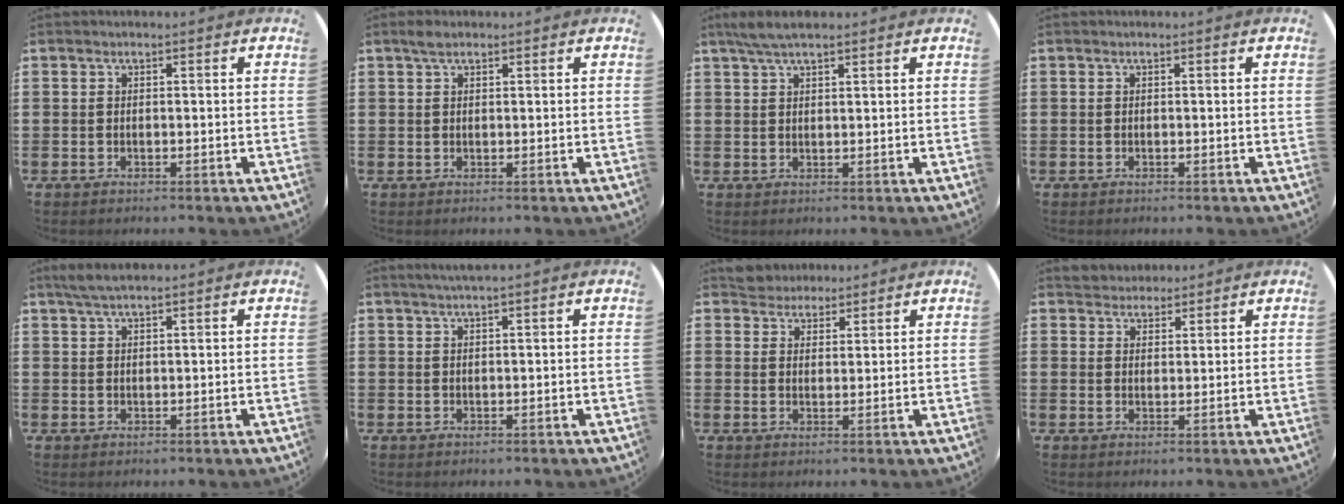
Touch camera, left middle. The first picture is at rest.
{"total": 1.4, "force": [1.0, 0.6, 0.7], "torque": [-0.016, 0.005, 0.018]}
{"total": 3.2, "force": [2.4, 0.6, 2.0], "torque": [-0.045, 0.006, 0.044]}
{"total": 0.0}
{"total": 2.3, "force": [1.9, 0.3, 1.2], "torque": [-0.027, 0.004, 0.034]}
{"total": 1.4, "force": [1.1, -0.2, 0.8], "torque": [-0.014, 0.001, 0.020]}
{"total": 3.6, "force": [3.4, 1.1, -0.2], "torque": [-0.006, -0.002, 0.067]}
{"total": 2.8, "force": [2.7, 0.8, -0.2], "torque": [-0.003, -0.002, 0.053]}